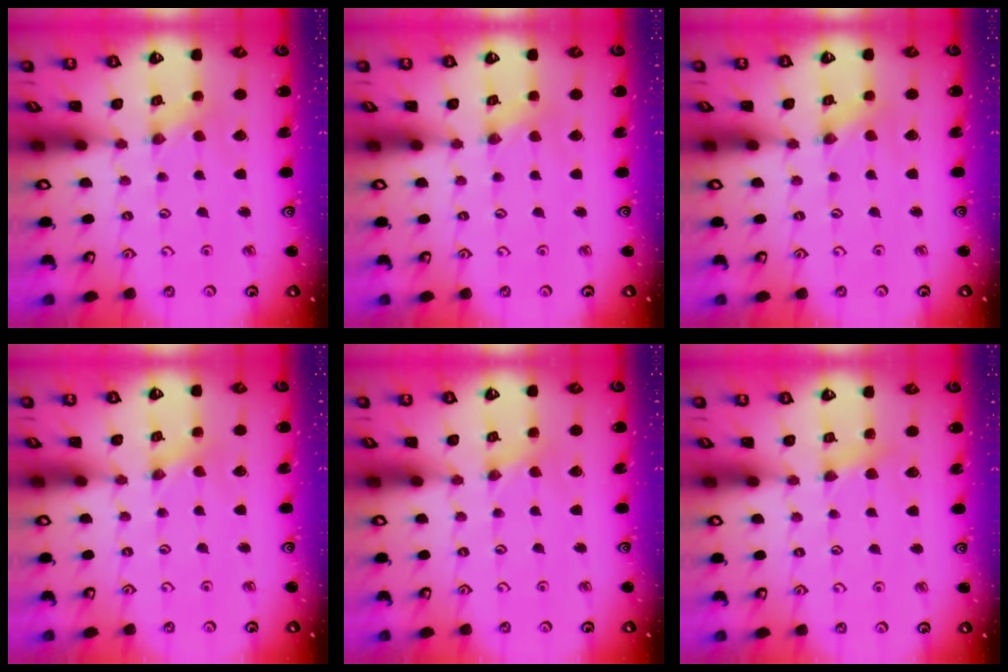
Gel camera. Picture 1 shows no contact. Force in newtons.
{"total": 1.9, "press": 1.9, "slide": 0.3}
{"total": 0.0}
{"total": 0.0}
{"total": 1.1, "press": 1.1, "slide": 0.2}
{"total": 5.2, "press": 5.1, "slide": 0.7}